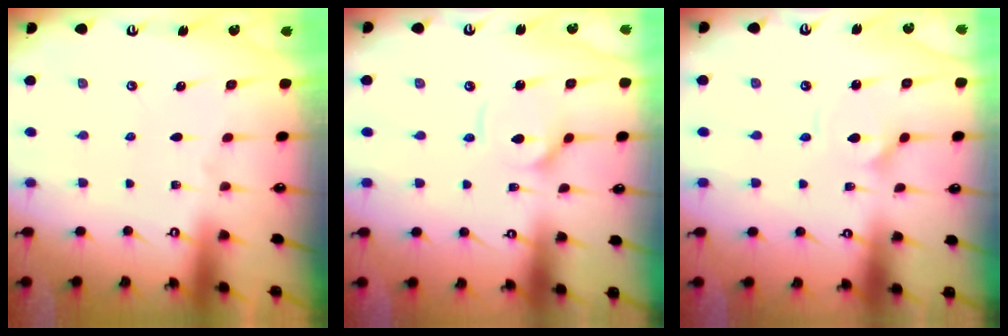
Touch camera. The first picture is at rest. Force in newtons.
{"total": 5.9, "press": 5.9, "slide": 0.7}
{"total": 2.4, "press": 2.4, "slide": 0.3}